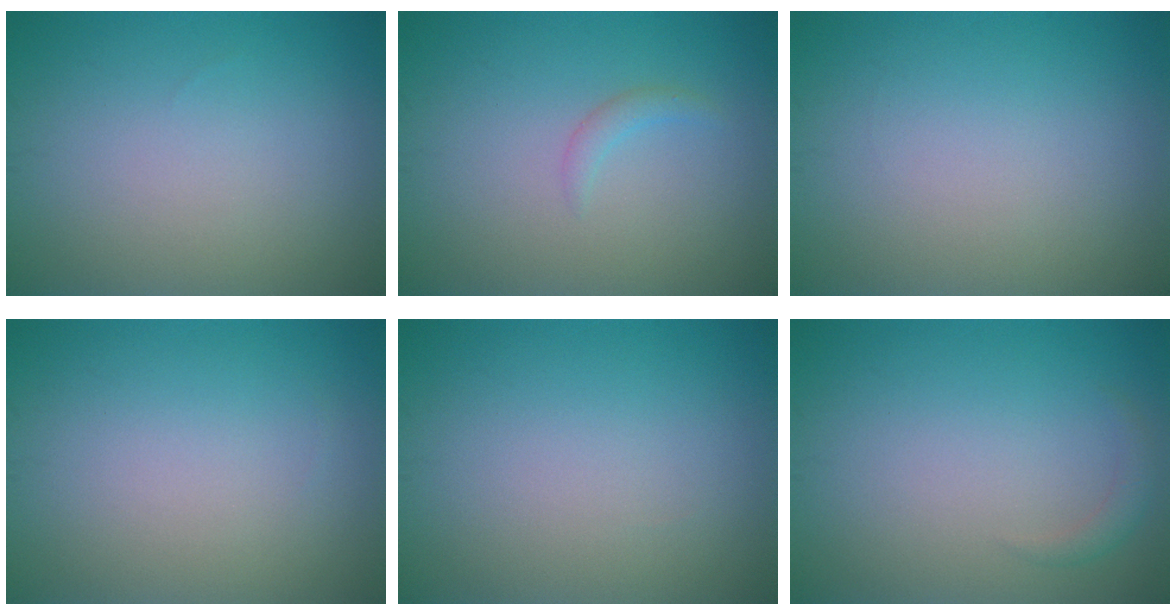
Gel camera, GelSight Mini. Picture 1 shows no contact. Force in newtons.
{"total": 1.0, "press": 1.0, "slide": 0.0}
{"total": 0.0}
{"total": 0.0}
{"total": 0.0}
{"total": 1.2, "press": 1.2, "slide": 0.2}